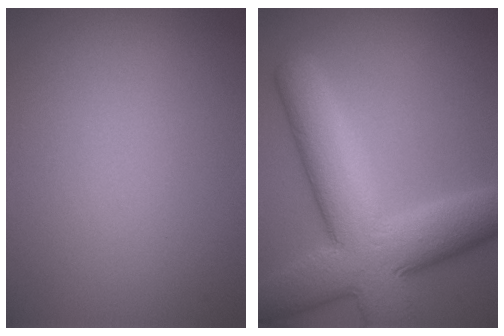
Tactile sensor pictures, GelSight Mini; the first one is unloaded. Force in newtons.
{"total": 11.1, "press": 11.0, "slide": 0.4}